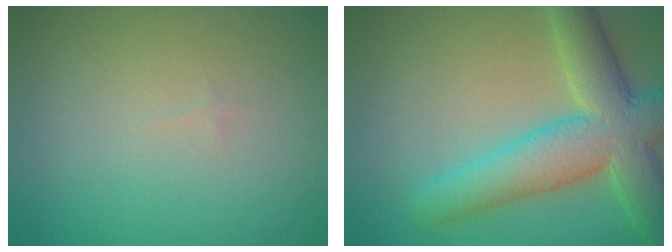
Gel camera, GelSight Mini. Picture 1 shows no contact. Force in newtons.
{"total": 7.9, "press": 7.9, "slide": 0.5}